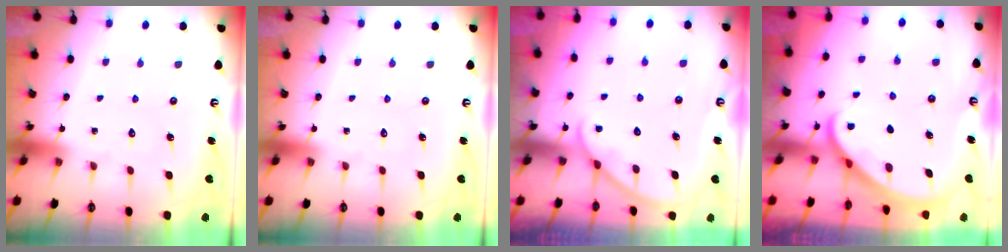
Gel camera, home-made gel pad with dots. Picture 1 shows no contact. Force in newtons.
{"total": 0.0}
{"total": 3.3, "press": 3.3, "slide": 0.3}
{"total": 2.7, "press": 2.7, "slide": 0.2}